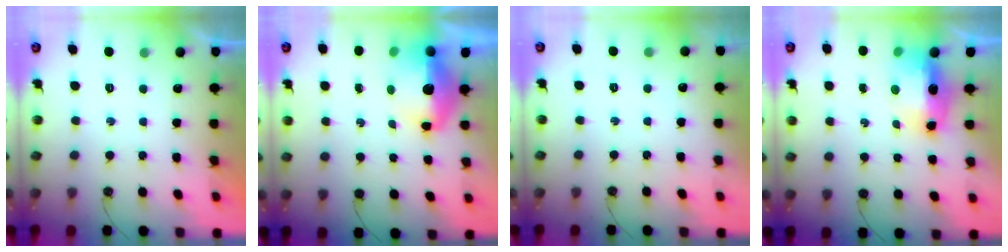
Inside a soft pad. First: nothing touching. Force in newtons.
{"total": 12.2, "press": 12.1, "slide": 1.2}
{"total": 12.3, "press": 2.1, "slide": 12.1}
{"total": 12.7, "press": 12.7, "slide": 1.4}